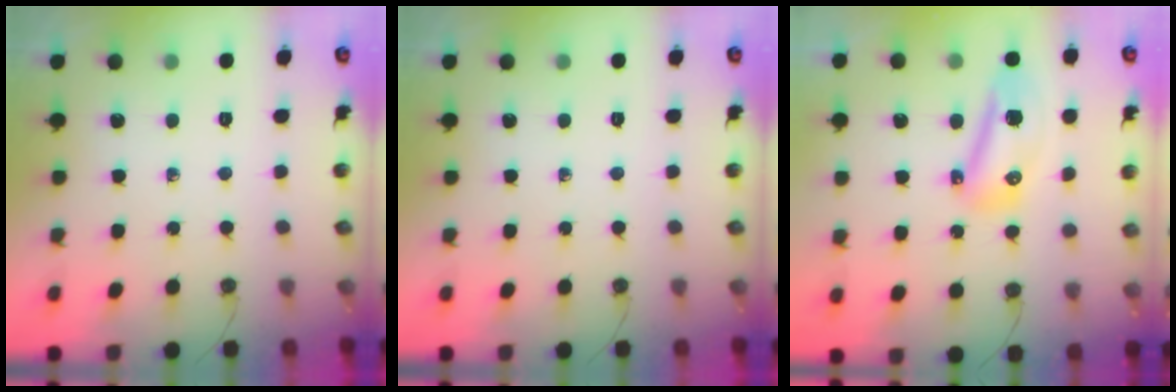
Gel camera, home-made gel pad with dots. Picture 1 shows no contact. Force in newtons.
{"total": 0.0}
{"total": 11.0, "press": 10.6, "slide": 2.8}